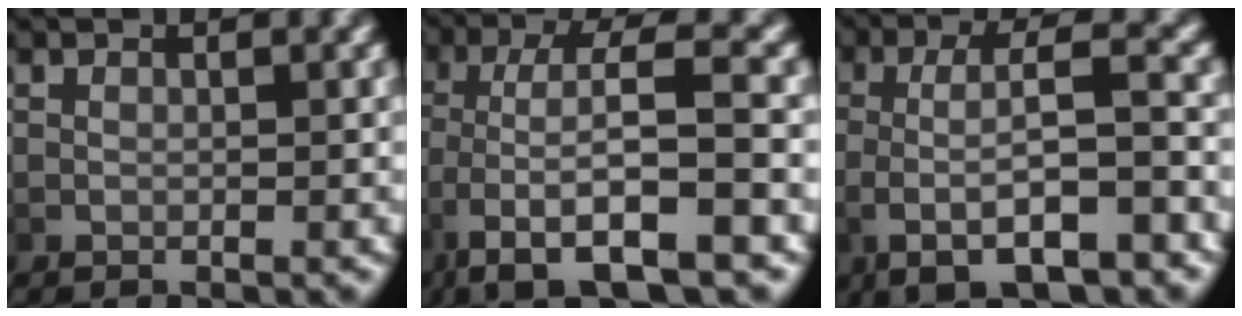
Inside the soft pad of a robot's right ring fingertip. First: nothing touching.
{"total": 8.6, "force": [-4.1, 3.9, 6.5], "torque": [-0.138, -0.027, -0.047]}
{"total": 6.3, "force": [-1.5, 2.2, 5.7], "torque": [-0.115, -0.005, -0.017]}